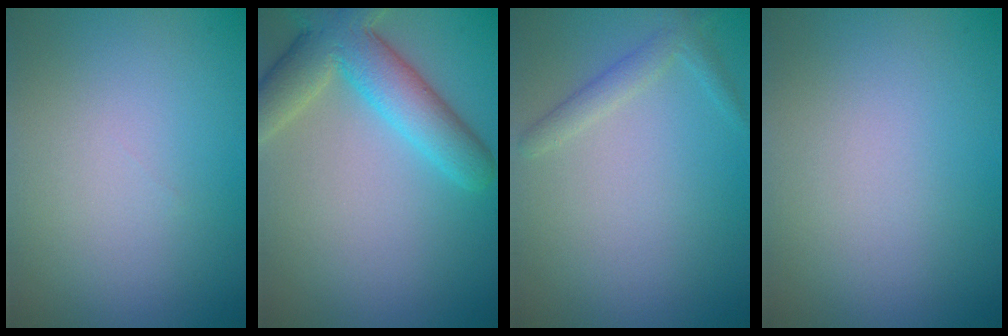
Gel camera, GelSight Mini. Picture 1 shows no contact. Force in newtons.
{"total": 6.6, "press": 6.5, "slide": 0.4}
{"total": 1.5, "press": 1.5, "slide": 0.1}
{"total": 0.0}